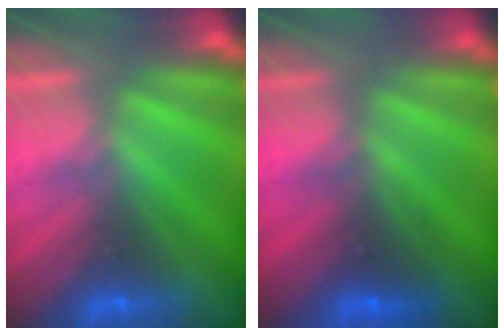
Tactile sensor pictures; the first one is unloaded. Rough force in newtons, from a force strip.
{"total": 2.6}